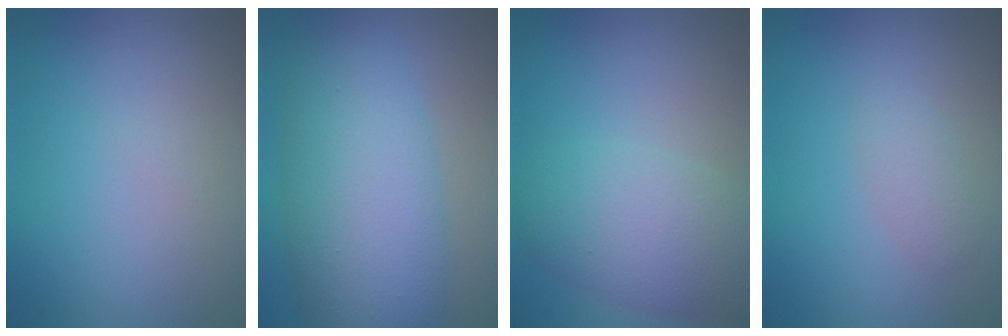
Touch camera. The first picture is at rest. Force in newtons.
{"total": 8.7, "press": 8.7, "slide": 0.5}
{"total": 5.6, "press": 5.6, "slide": 0.2}
{"total": 1.4, "press": 1.4, "slide": 0.1}